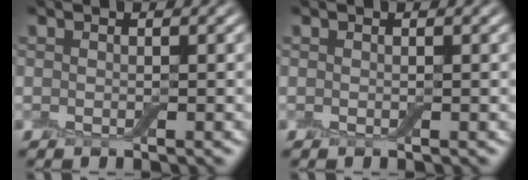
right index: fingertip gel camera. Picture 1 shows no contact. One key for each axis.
{"total": 0.0}